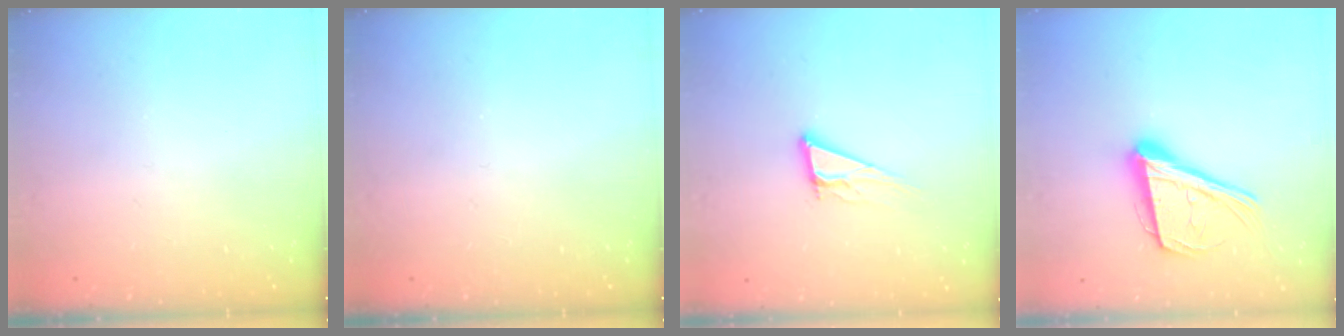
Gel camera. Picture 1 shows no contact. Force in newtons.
{"total": 0.0}
{"total": 10.8, "press": 10.5, "slide": 2.6}
{"total": 20.2, "press": 19.6, "slide": 4.7}